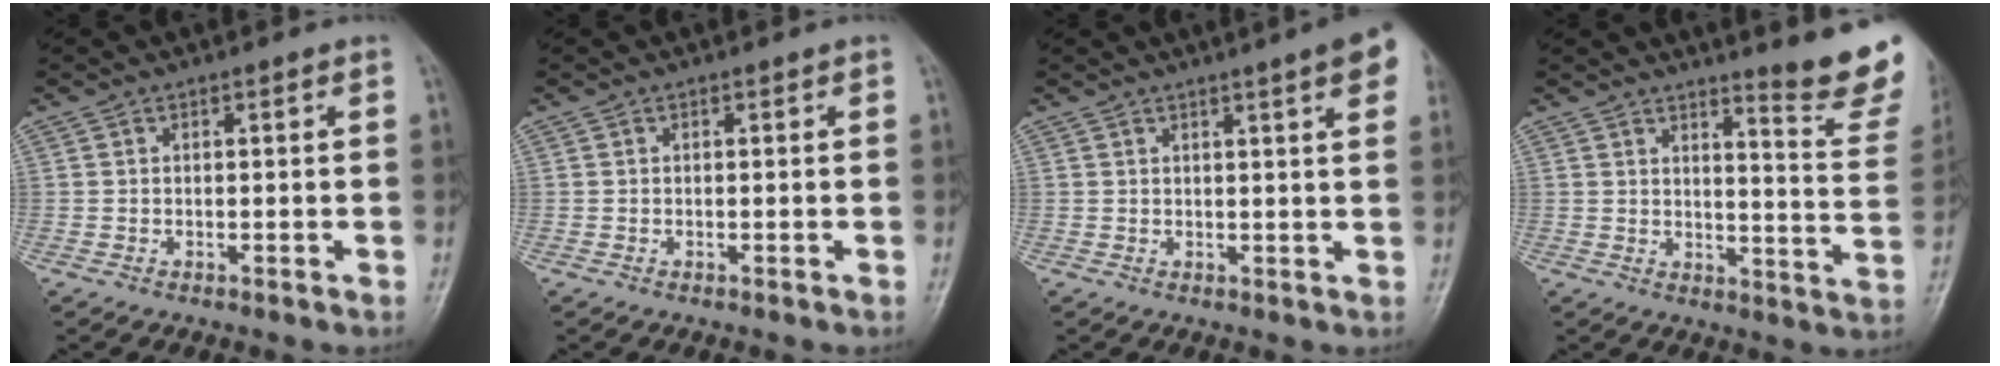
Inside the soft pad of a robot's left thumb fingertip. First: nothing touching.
{"total": 0.0}
{"total": 7.3, "force": [4.0, 0.7, 6.0], "torque": [-0.064, -0.003, 0.042]}
{"total": 13.4, "force": [10.9, 1.0, 7.9], "torque": [-0.076, -0.109, 0.129]}